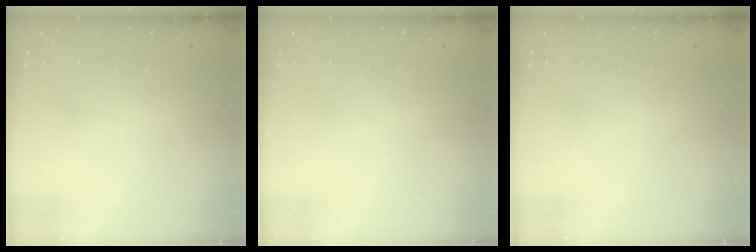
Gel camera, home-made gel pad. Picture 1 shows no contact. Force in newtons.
{"total": 0.0}
{"total": 0.0}